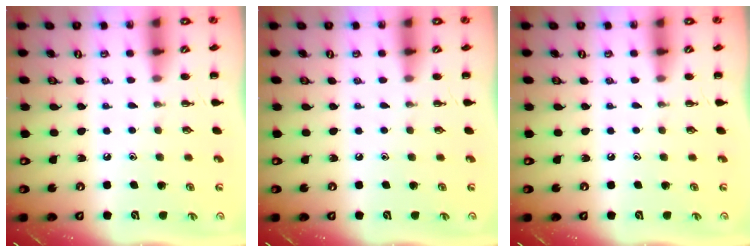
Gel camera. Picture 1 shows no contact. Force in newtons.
{"total": 0.0}
{"total": 0.0}